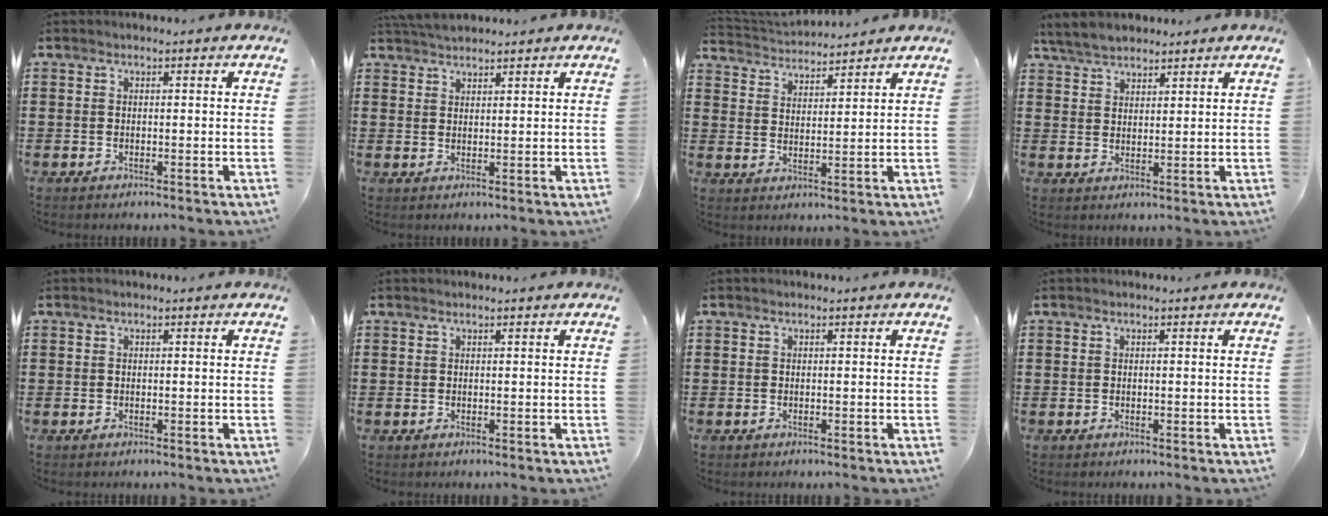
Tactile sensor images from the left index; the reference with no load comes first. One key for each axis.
{"total": 2.9, "fx": 2.8, "fy": 0.3, "fz": 0.7, "tx": -0.022, "ty": -0.001, "tz": 0.055}
{"total": 3.3, "fx": 3.3, "fy": 0.4, "fz": -0.1, "tx": -0.013, "ty": -0.015, "tz": 0.057}
{"total": 4.3, "fx": 3.9, "fy": 1.5, "fz": 1.1, "tx": -0.036, "ty": -0.001, "tz": 0.073}
{"total": 0.0}
{"total": 0.0}
{"total": 0.0}
{"total": 0.0}